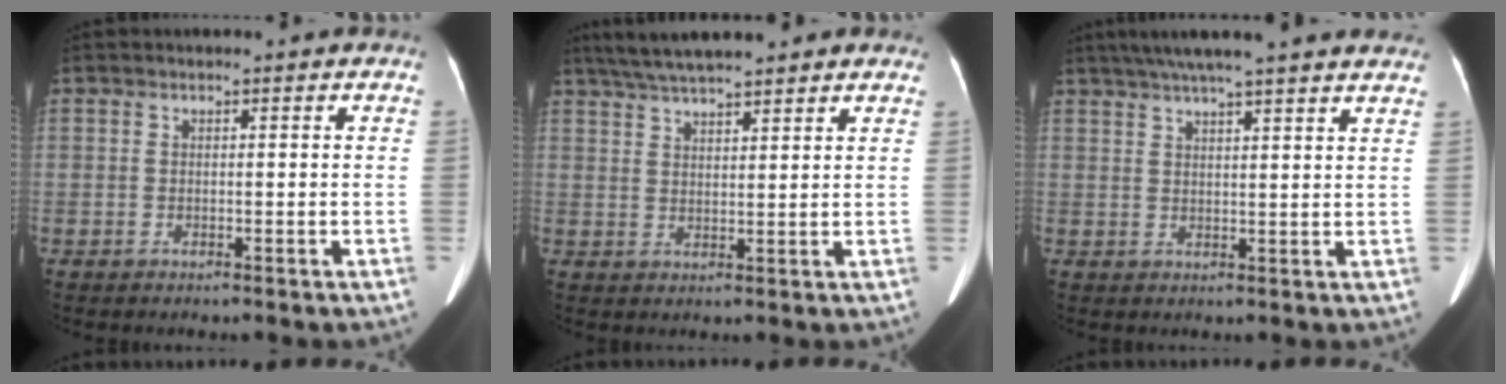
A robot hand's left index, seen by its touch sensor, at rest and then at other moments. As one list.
[{"total": 9.8, "force": [8.3, 1.5, 5.0], "torque": [-0.078, 0.034, 0.128]}, {"total": 16.8, "force": [14.2, 0.3, 8.9], "torque": [-0.144, 0.037, 0.182]}]